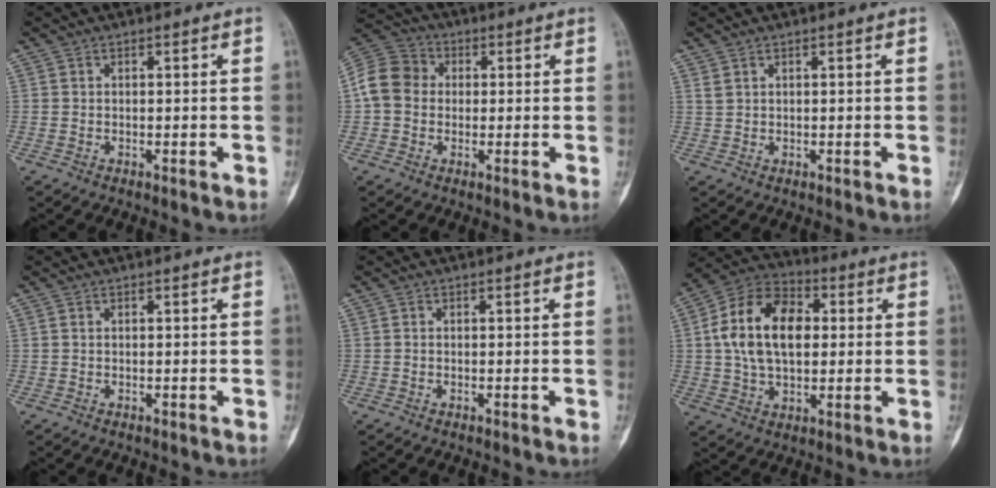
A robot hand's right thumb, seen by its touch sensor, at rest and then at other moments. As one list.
[{"total": 8.8, "force": [0.3, 7.6, 4.4], "torque": [-0.075, 0.026, -0.009]}, {"total": 0.9, "force": [0.7, 0.5, 0.3], "torque": [-0.005, -0.001, 0.017]}, {"total": 0.0}, {"total": 0.0}, {"total": 16.5, "force": [2.2, 10.4, 12.6], "torque": [-0.206, 0.019, 0.033]}]